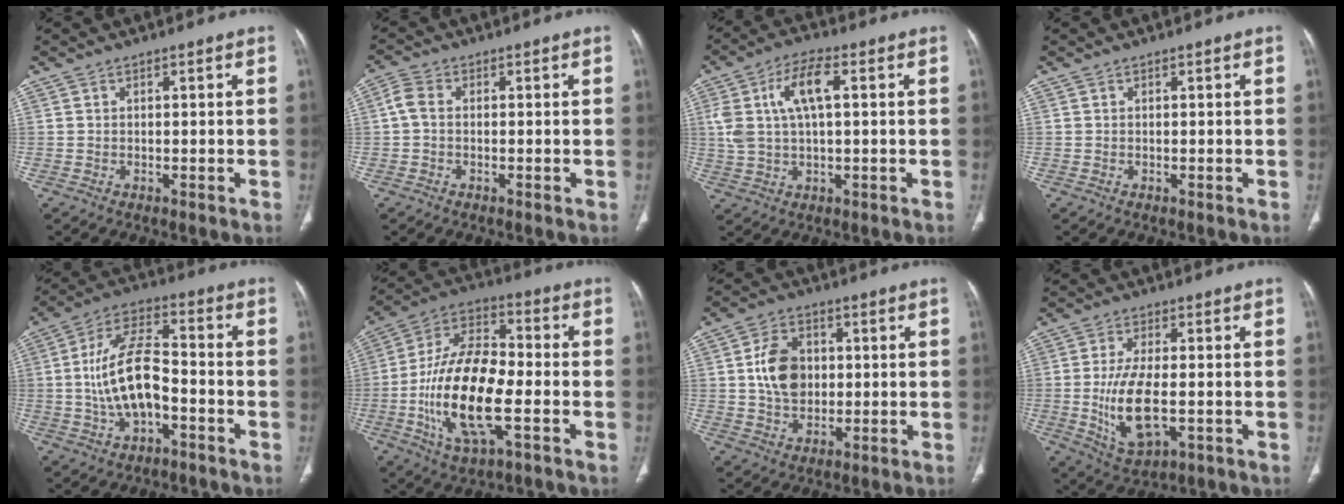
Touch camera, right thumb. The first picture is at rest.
{"total": 3.1, "force": [0.0, 2.1, 2.3], "torque": [-0.047, 0.008, -0.008]}
{"total": 10.0, "force": [2.4, 4.3, 8.7], "torque": [-0.180, 0.018, 0.045]}
{"total": 0.0}
{"total": 13.6, "force": [-2.6, 6.8, 11.5], "torque": [-0.214, 0.038, -0.051]}
{"total": 19.8, "force": [-4.8, 8.6, 17.2], "torque": [-0.326, 0.026, -0.088]}
{"total": 9.6, "force": [0.9, 7.1, 6.4], "torque": [-0.092, 0.002, 0.017]}
{"total": 11.1, "force": [-1.9, 5.0, 9.7], "torque": [-0.188, -0.010, -0.024]}